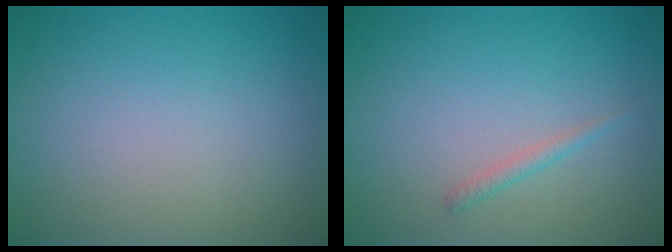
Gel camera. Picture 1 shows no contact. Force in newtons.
{"total": 0.9, "press": 0.9, "slide": 0.0}